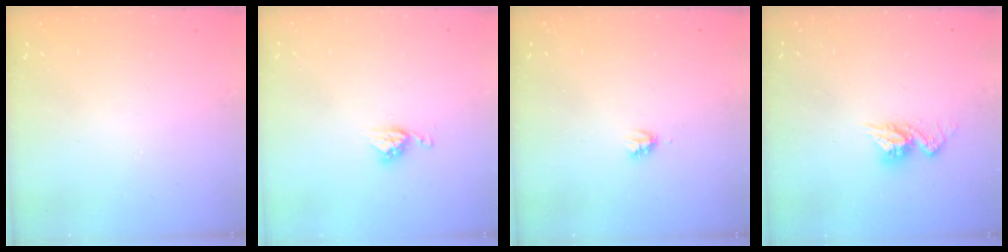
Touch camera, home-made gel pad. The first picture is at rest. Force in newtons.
{"total": 5.3, "press": 5.3, "slide": 0.1}
{"total": 2.2, "press": 2.2, "slide": 0.3}
{"total": 8.9, "press": 8.9, "slide": 0.6}